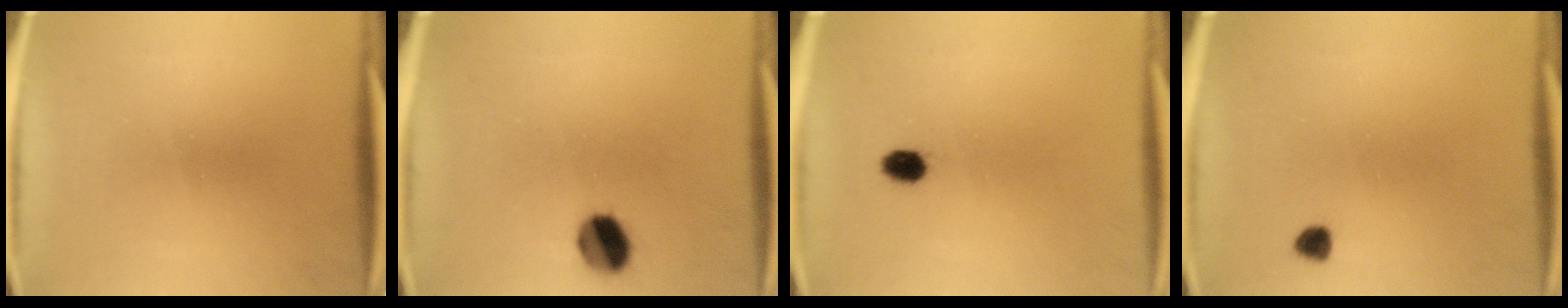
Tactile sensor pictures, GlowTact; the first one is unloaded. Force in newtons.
{"total": 7.4}
{"total": 2.7}
{"total": 1.8}